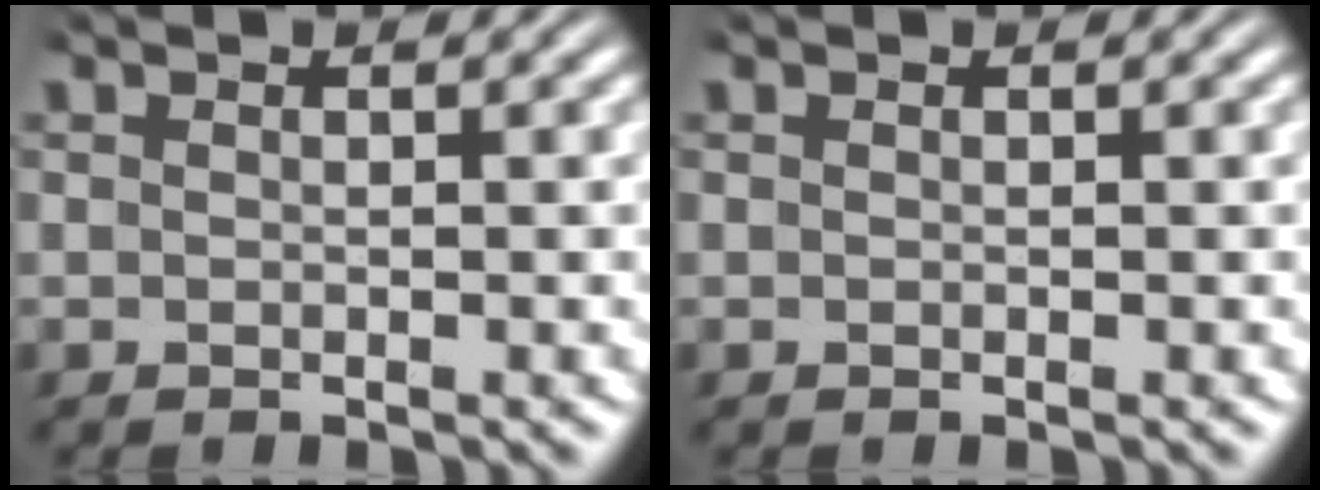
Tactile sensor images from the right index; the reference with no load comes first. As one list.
[{"total": 0.0}]